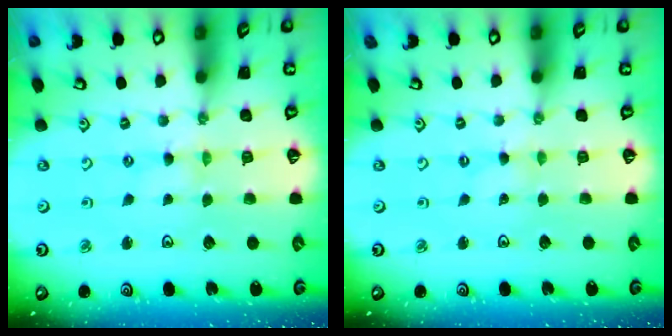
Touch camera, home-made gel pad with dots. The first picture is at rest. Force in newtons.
{"total": 0.0}